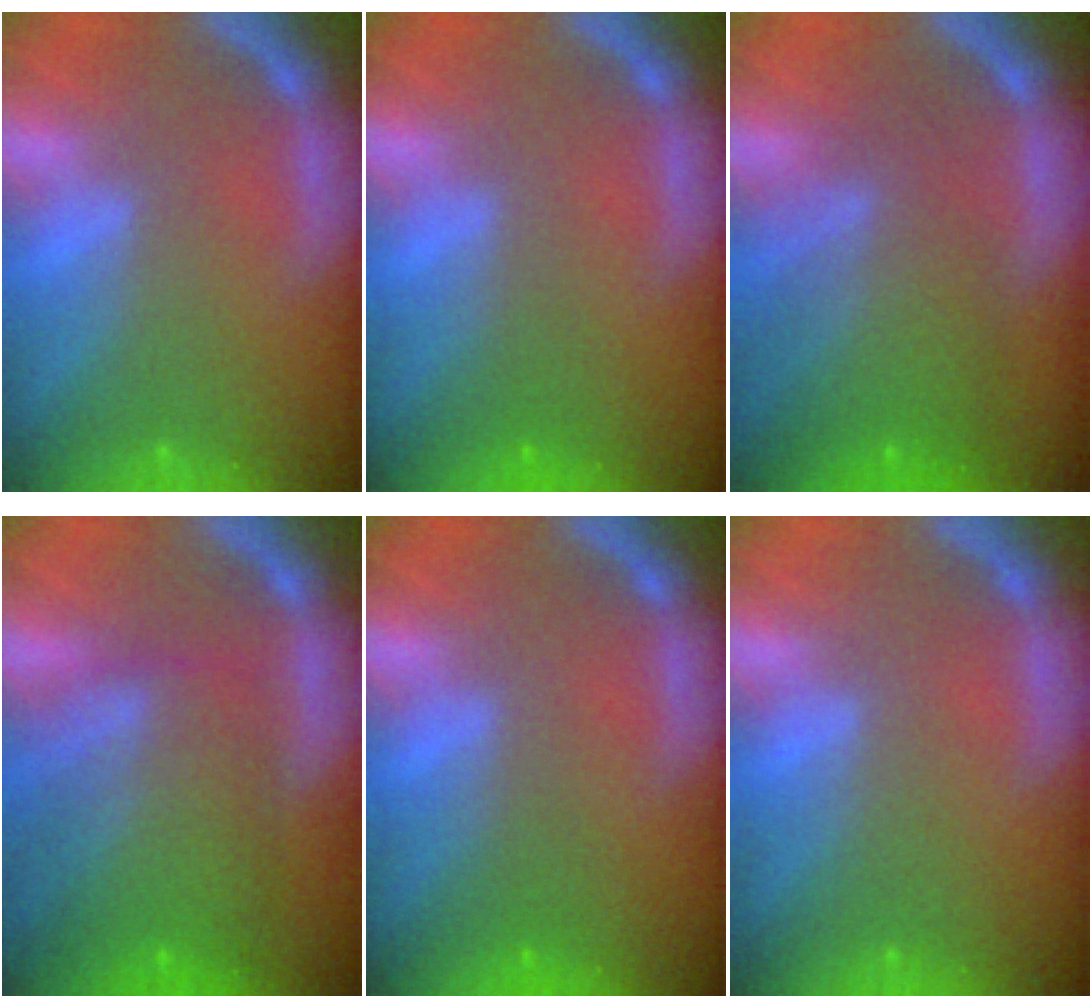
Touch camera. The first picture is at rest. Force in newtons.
{"total": 0.9}
{"total": 7.1}
{"total": 8.1}
{"total": 0.9}
{"total": 0.0}